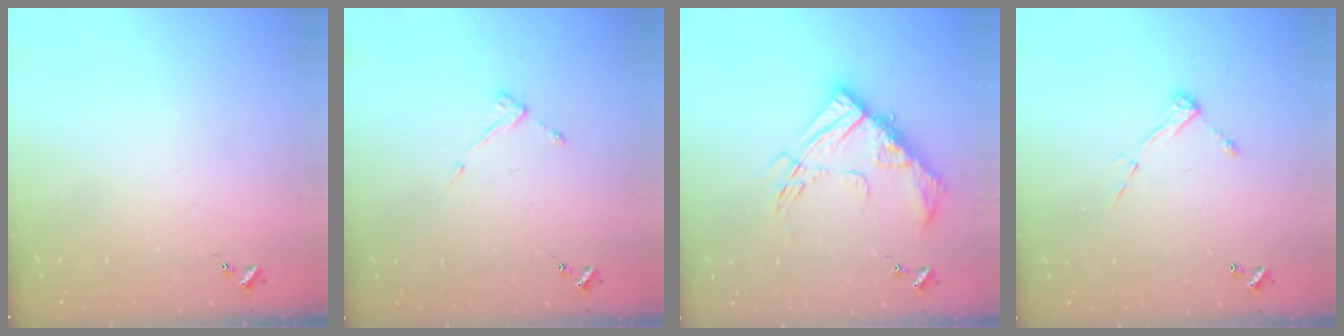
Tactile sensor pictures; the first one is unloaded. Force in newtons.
{"total": 3.8, "press": 3.8, "slide": 0.3}
{"total": 17.2, "press": 17.1, "slide": 1.6}
{"total": 6.5, "press": 6.4, "slide": 0.6}